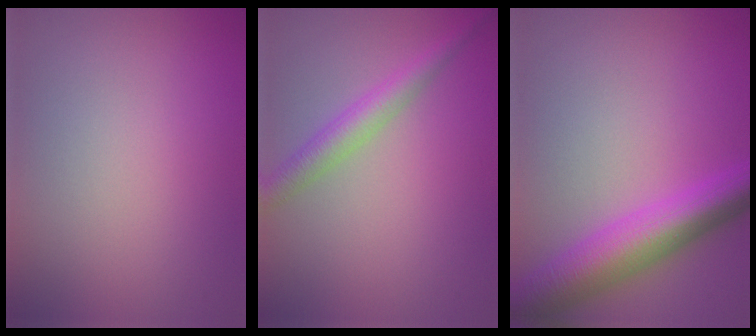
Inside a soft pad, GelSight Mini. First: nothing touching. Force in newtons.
{"total": 2.9, "press": 2.9, "slide": 0.1}
{"total": 7.4, "press": 7.4, "slide": 0.2}